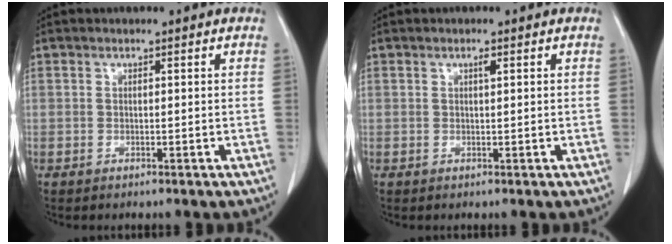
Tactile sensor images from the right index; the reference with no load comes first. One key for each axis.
{"total": 0.8, "fx": 0.4, "fy": 0.1, "fz": 0.7, "tx": -0.014, "ty": 0.000, "tz": 0.006}